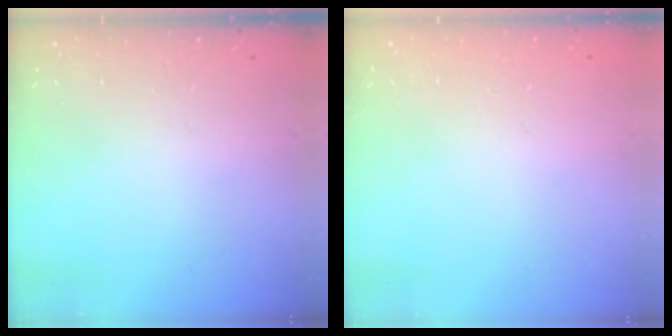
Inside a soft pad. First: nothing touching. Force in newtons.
{"total": 0.0}